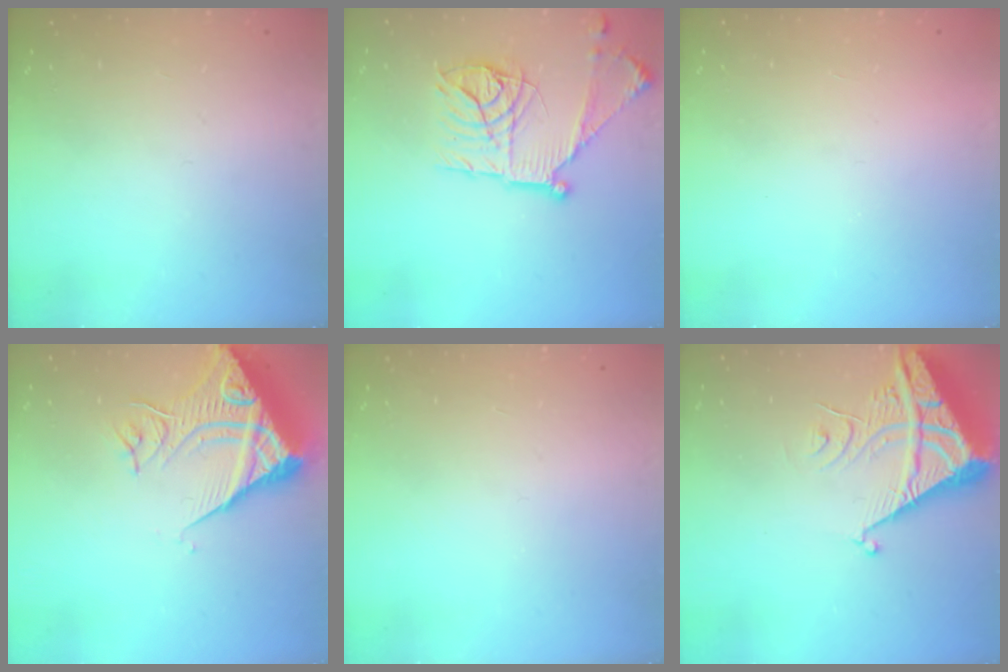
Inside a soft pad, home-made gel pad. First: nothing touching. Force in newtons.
{"total": 18.2, "press": 18.2, "slide": 1.2}
{"total": 1.7, "press": 1.6, "slide": 0.1}
{"total": 11.1, "press": 11.0, "slide": 1.3}
{"total": 0.0}
{"total": 7.0, "press": 6.9, "slide": 0.7}